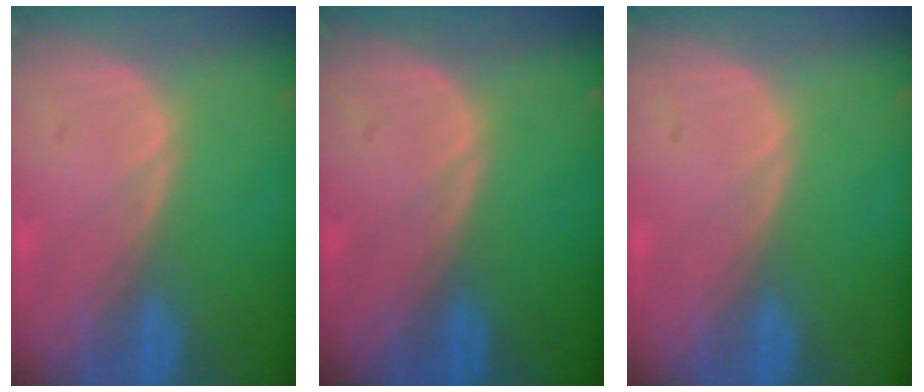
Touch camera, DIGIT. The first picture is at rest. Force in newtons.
{"total": 0.0}
{"total": 0.0}